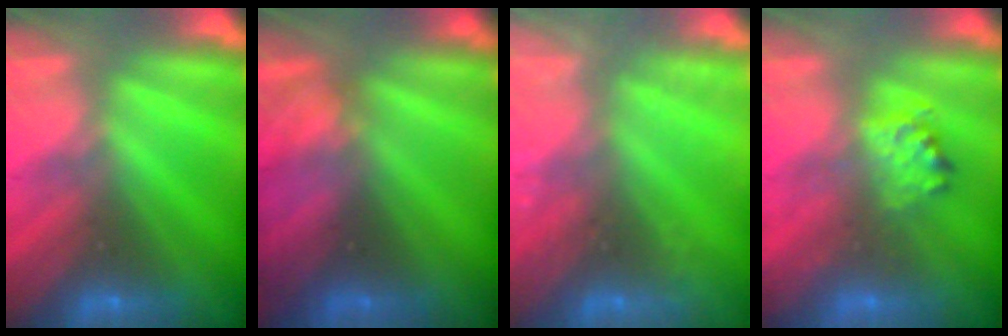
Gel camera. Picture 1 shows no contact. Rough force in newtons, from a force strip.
{"total": 2.2}
{"total": 2.6}
{"total": 2.3}